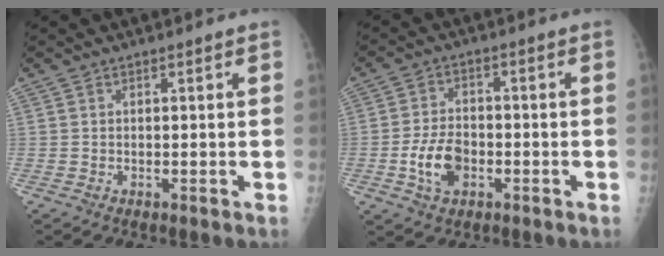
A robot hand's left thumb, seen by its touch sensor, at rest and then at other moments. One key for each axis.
{"total": 7.5, "fx": -2.4, "fy": 4.9, "fz": 5.2, "tx": -0.088, "ty": 0.015, "tz": -0.044}